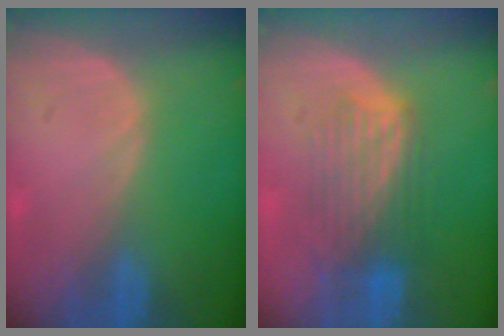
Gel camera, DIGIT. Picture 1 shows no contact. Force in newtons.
{"total": 6.3, "press": 6.3, "slide": 0.5}